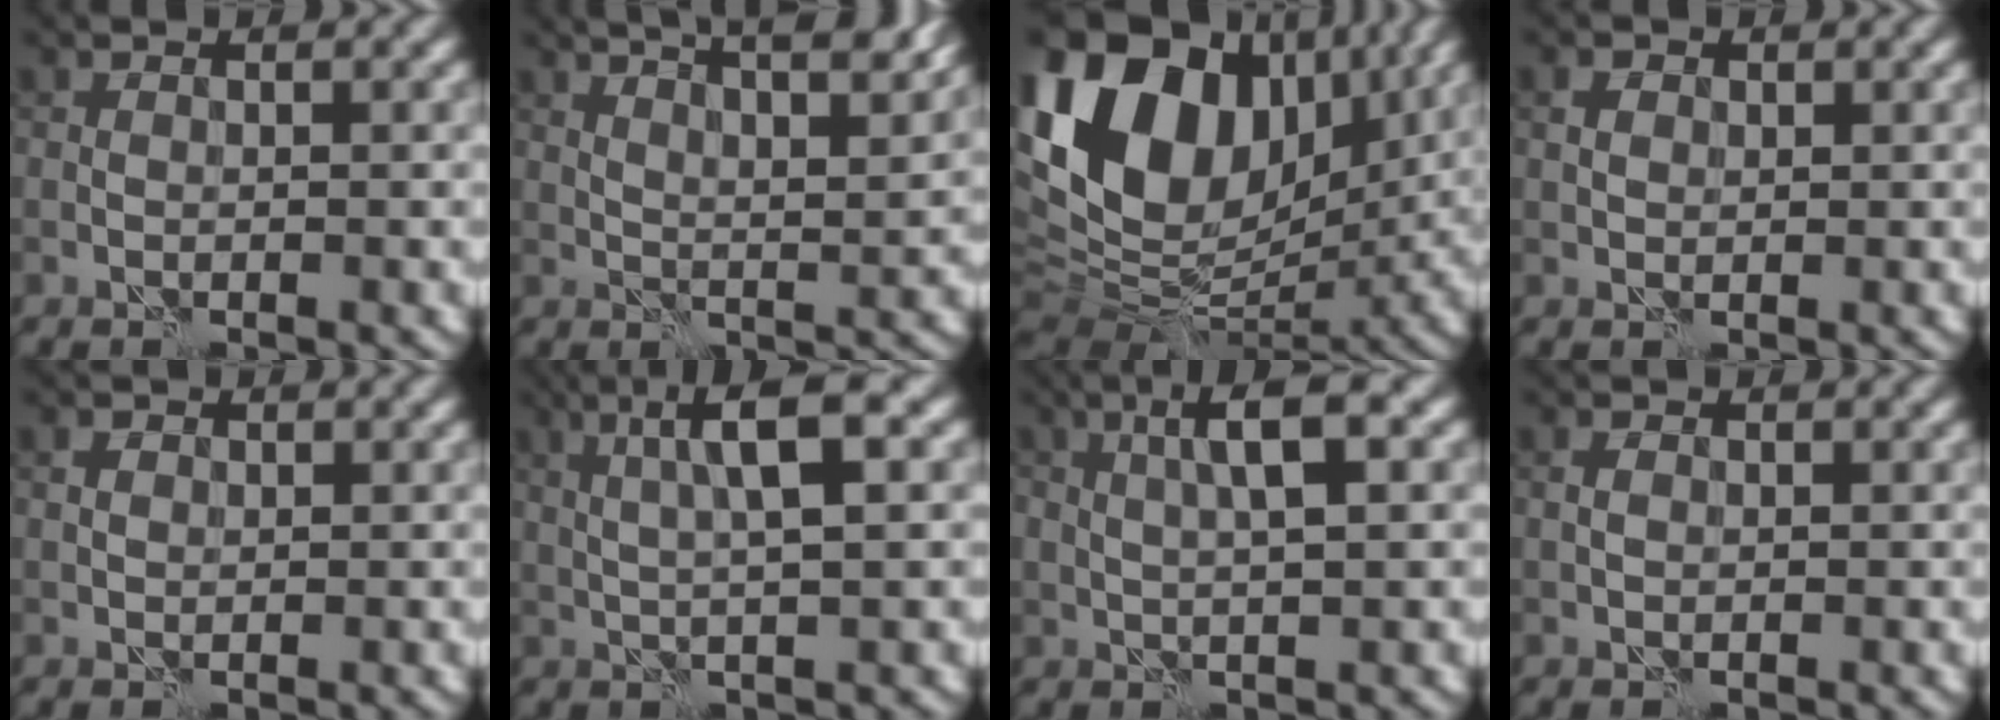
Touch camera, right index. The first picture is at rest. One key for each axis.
{"total": 11.2, "fx": 7.6, "fy": 3.6, "fz": 7.3, "tx": -0.071, "ty": 0.036, "tz": 0.072}
{"total": 17.8, "fx": 5.3, "fy": 12.2, "fz": 11.8, "tx": -0.221, "ty": 0.026, "tz": 0.098}
{"total": 1.2, "fx": 0.2, "fy": 1.1, "fz": 0.6, "tx": -0.009, "ty": 0.002, "tz": 0.001}
{"total": 0.9, "fx": 0.1, "fy": 0.8, "fz": 0.4, "tx": -0.005, "ty": 0.001, "tz": 0.000}
{"total": 5.5, "fx": 1.6, "fy": 0.8, "fz": 5.2, "tx": -0.093, "ty": 0.013, "tz": 0.029}
{"total": 4.3, "fx": 1.3, "fy": 1.0, "fz": 4.0, "tx": -0.073, "ty": 0.011, "tz": 0.021}
{"total": 0.8, "fx": -0.1, "fy": 0.6, "fz": 0.5, "tx": -0.010, "ty": 0.000, "tz": -0.002}